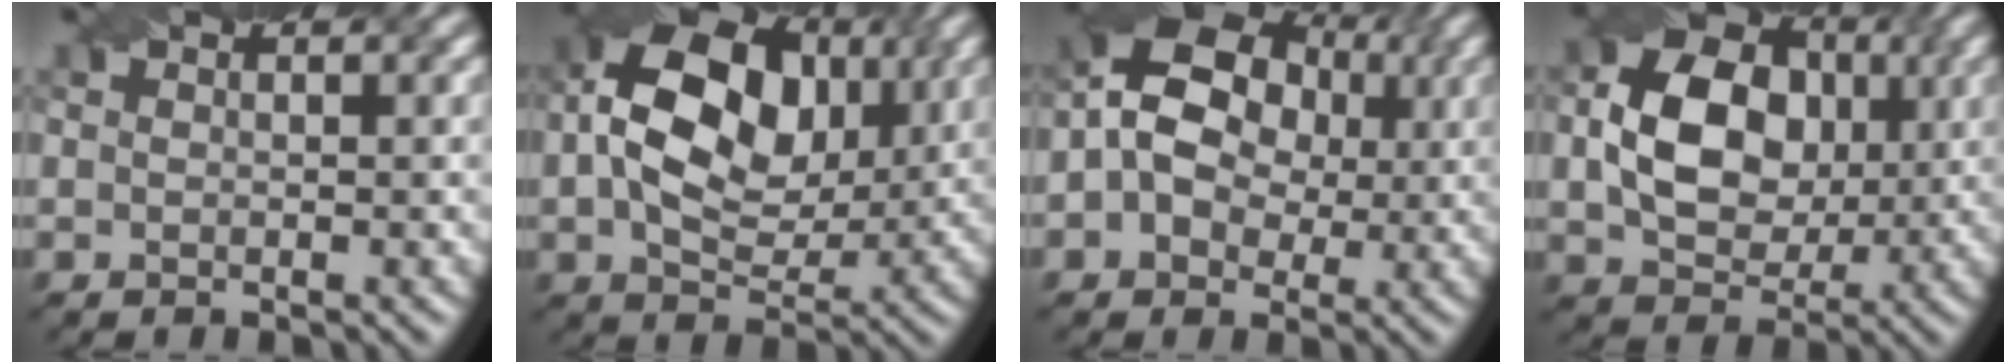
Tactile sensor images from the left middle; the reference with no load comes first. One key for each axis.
{"total": 13.2, "fx": 2.4, "fy": 9.1, "fz": 9.3, "tx": -0.165, "ty": 0.027, "tz": 0.036}
{"total": 11.7, "fx": 2.2, "fy": 9.2, "fz": 7.0, "tx": -0.127, "ty": 0.050, "tz": 0.009}
{"total": 9.3, "fx": 0.9, "fy": 6.9, "fz": 6.1, "tx": -0.121, "ty": 0.003, "tz": 0.016}